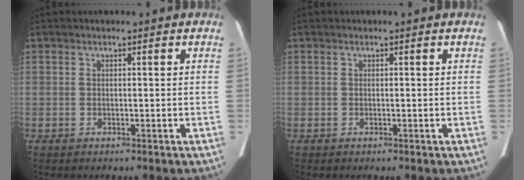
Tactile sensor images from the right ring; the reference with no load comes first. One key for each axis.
{"total": 0.0}